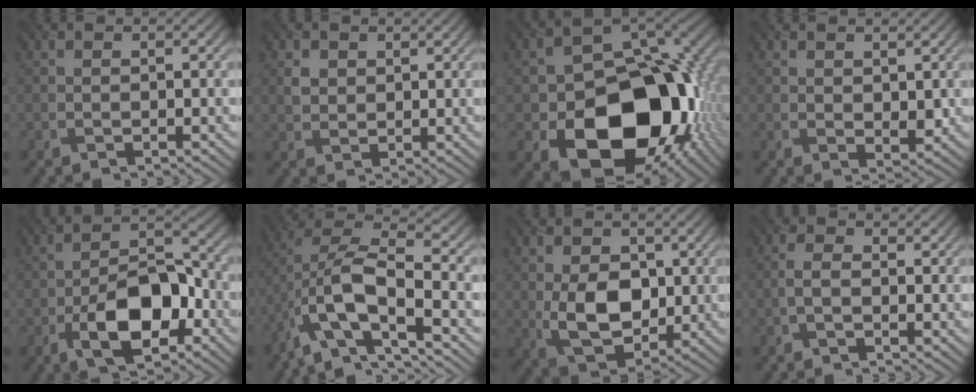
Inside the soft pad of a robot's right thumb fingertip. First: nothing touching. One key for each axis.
{"total": 2.6, "fx": 1.3, "fy": 2.0, "fz": 1.1, "tx": -0.029, "ty": -0.002, "tz": 0.025}
{"total": 19.2, "fx": -5.7, "fy": 13.6, "fz": 12.2, "tx": -0.176, "ty": -0.055, "tz": -0.078}
{"total": 2.4, "fx": 1.1, "fy": 1.4, "fz": 1.6, "tx": -0.032, "ty": -0.008, "tz": 0.024}
{"total": 11.1, "fx": -4.4, "fy": 5.6, "fz": 8.5, "tx": -0.144, "ty": 0.005, "tz": -0.082}
{"total": 12.0, "fx": -5.6, "fy": 4.2, "fz": 9.7, "tx": -0.183, "ty": -0.002, "tz": -0.105}
{"total": 8.9, "fx": -0.1, "fy": 6.1, "fz": 6.4, "tx": -0.130, "ty": -0.013, "tz": 0.000}
{"total": 1.8, "fx": -0.5, "fy": 0.8, "fz": 1.5, "tx": -0.039, "ty": 0.006, "tz": -0.015}